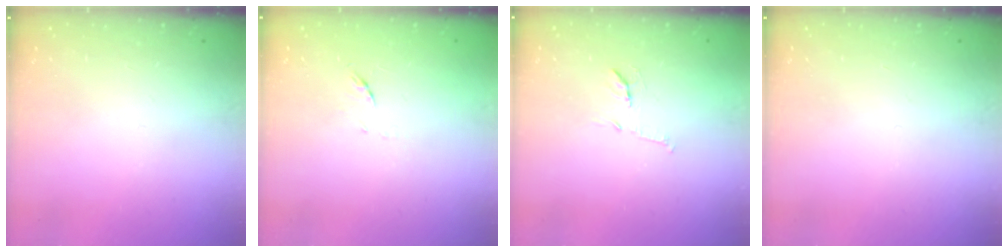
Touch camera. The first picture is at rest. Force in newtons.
{"total": 4.8, "press": 4.7, "slide": 1.0}
{"total": 9.1, "press": 9.1, "slide": 0.4}
{"total": 0.0}